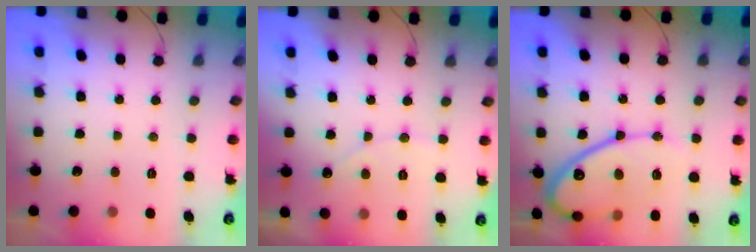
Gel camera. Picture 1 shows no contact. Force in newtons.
{"total": 4.5, "press": 4.4, "slide": 0.3}
{"total": 17.4, "press": 17.3, "slide": 1.2}